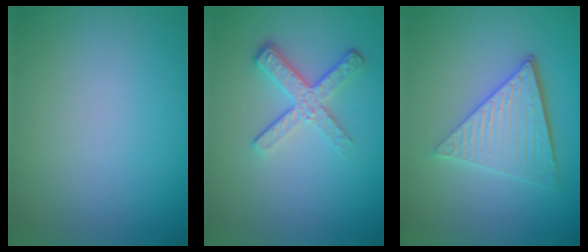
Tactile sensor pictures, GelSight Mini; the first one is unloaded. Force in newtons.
{"total": 3.5, "press": 2.5, "slide": 2.5}
{"total": 5.7, "press": 3.9, "slide": 4.1}